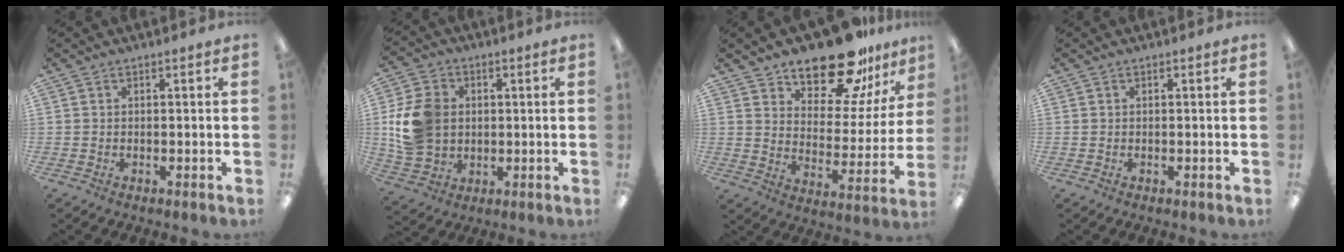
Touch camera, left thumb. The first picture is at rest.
{"total": 12.4, "force": [1.2, 10.2, 7.0], "torque": [-0.152, 0.019, 0.028]}
{"total": 18.5, "force": [15.5, 6.9, 7.3], "torque": [-0.116, -0.117, 0.270]}
{"total": 0.0}